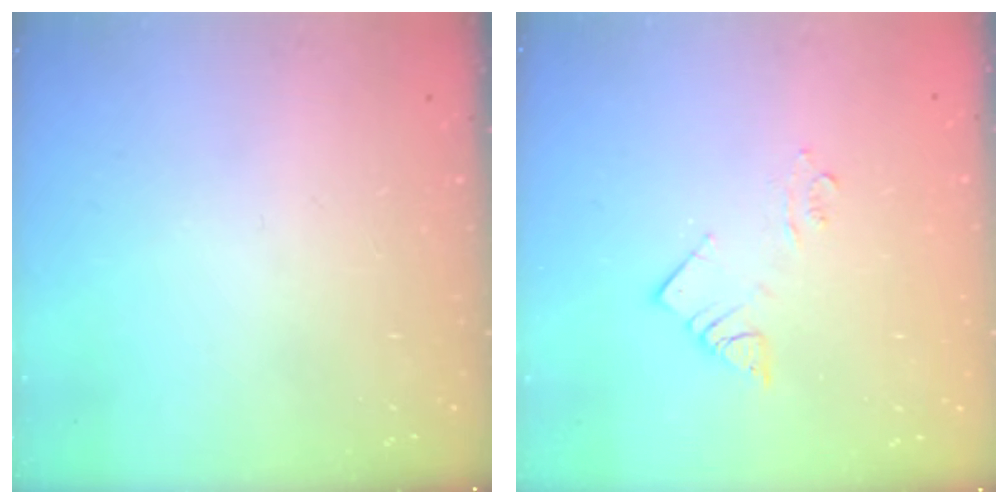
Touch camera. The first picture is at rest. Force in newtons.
{"total": 3.9, "press": 3.9, "slide": 0.1}